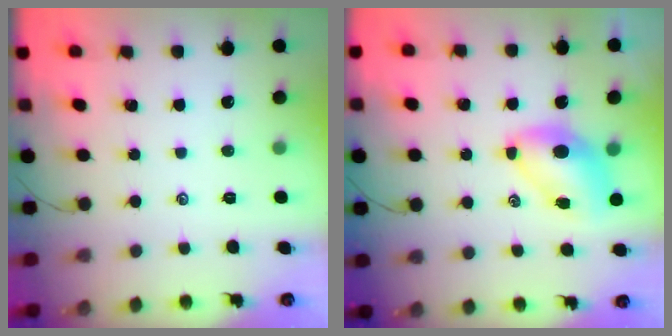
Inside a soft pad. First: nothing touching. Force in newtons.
{"total": 8.4, "press": 8.2, "slide": 1.8}